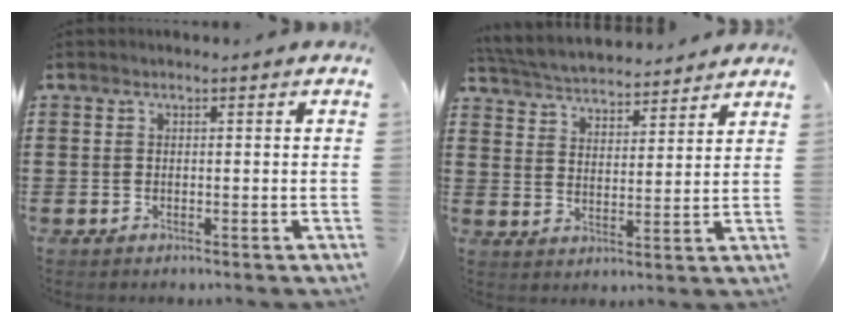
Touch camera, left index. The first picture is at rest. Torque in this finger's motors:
{"motor_torque": [0.23, -0.22, 0.41, 0.21]}